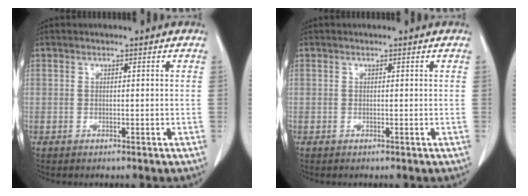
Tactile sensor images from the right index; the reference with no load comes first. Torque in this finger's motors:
{"motor_torque": [0.06, -0.20, -0.01, 0.02]}